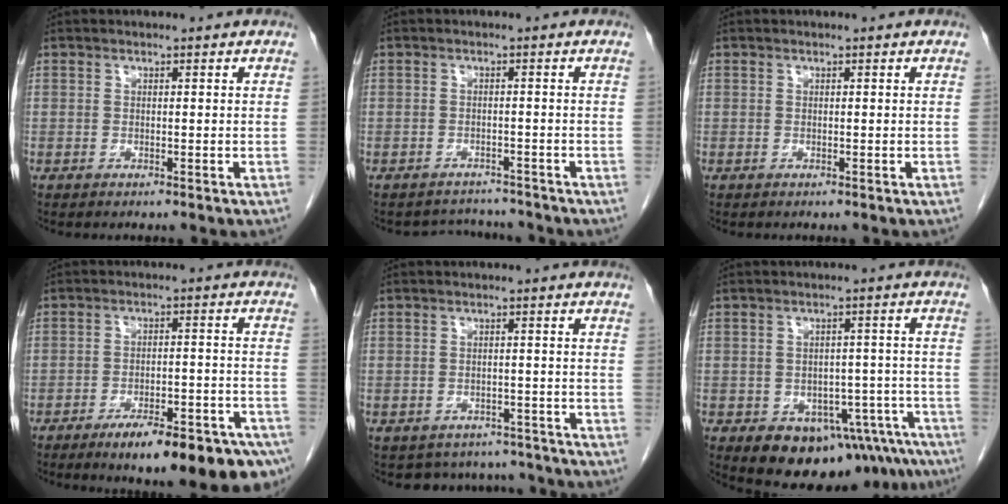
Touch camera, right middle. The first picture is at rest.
{"total": 3.7, "force": [-3.4, 1.0, -0.8], "torque": [0.011, 0.008, -0.049]}
{"total": 0.0}
{"total": 16.2, "force": [-11.4, 3.4, 10.9], "torque": [-0.085, 0.019, -0.161]}
{"total": 7.5, "force": [-6.7, 3.3, 0.2], "torque": [0.005, 0.020, -0.075]}
{"total": 14.6, "force": [-9.8, 7.5, 7.7], "torque": [-0.055, 0.023, -0.117]}